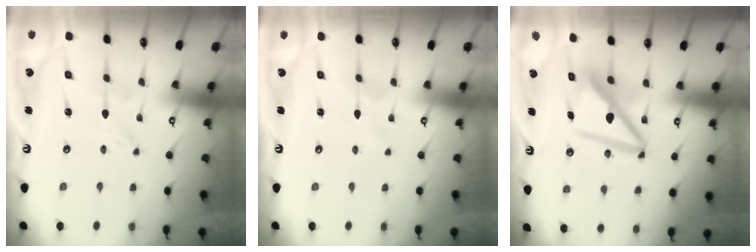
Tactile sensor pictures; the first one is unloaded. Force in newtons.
{"total": 0.0}
{"total": 11.5, "press": 11.4, "slide": 1.3}